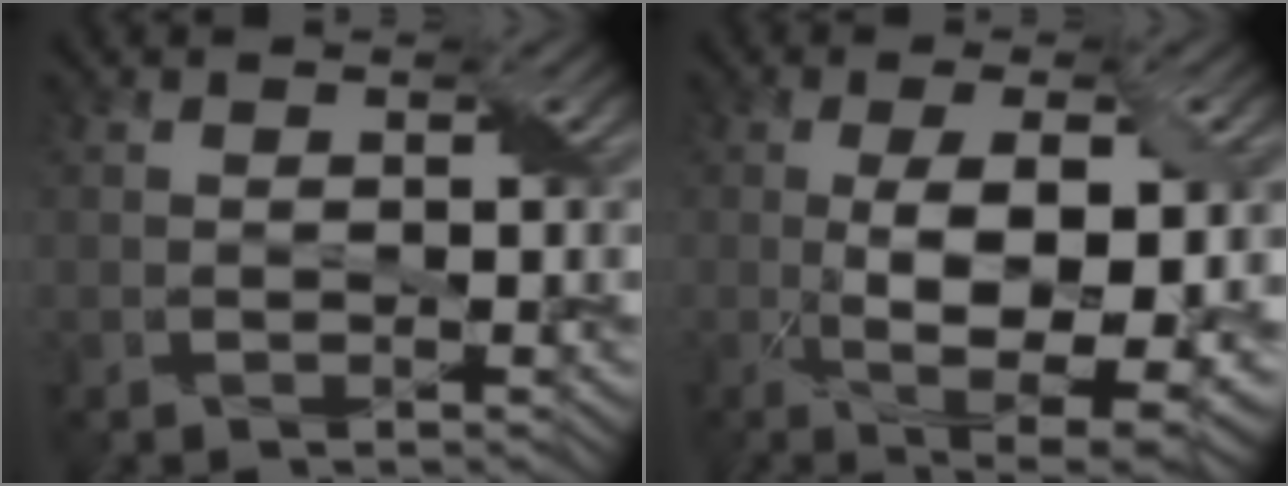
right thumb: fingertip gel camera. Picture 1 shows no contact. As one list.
[{"total": 12.2, "force": [-1.9, 4.4, 11.2], "torque": [-0.182, -0.008, -0.018]}]